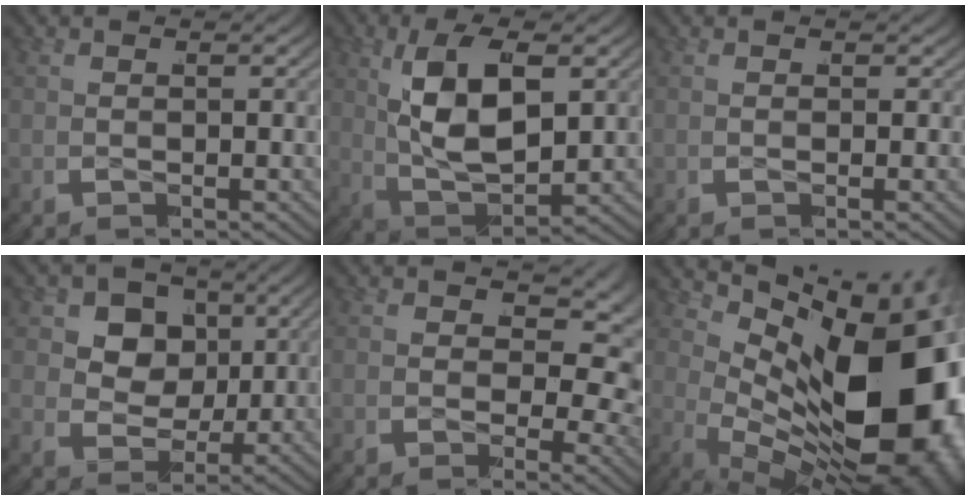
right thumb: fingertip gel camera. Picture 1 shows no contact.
{"total": 11.8, "force": [-0.5, 7.5, 9.2], "torque": [-0.207, -0.030, 0.006]}
{"total": 1.5, "force": [0.3, 1.1, 1.0], "torque": [-0.011, -0.006, 0.004]}
{"total": 10.1, "force": [1.4, 7.8, 6.2], "torque": [-0.125, -0.015, 0.024]}
{"total": 7.7, "force": [-0.1, 4.8, 6.0], "torque": [-0.085, -0.015, 0.002]}
{"total": 24.7, "force": [-0.7, 14.0, 20.3], "torque": [-0.296, -0.022, 0.007]}